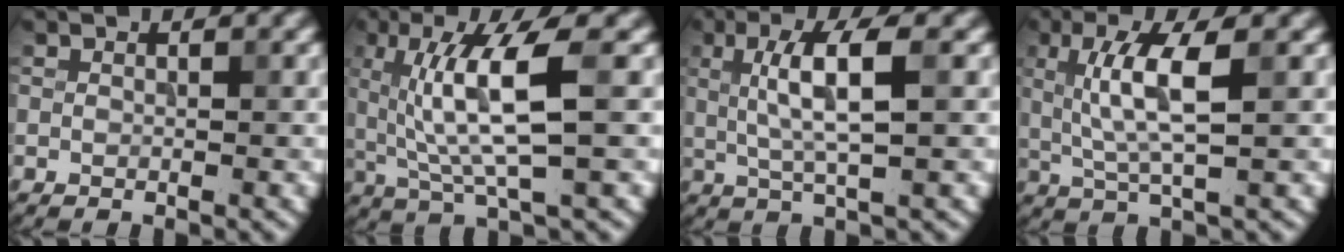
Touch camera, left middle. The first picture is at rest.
{"total": 7.3, "force": [0.9, 1.5, 7.1], "torque": [-0.133, -0.004, 0.023]}
{"total": 5.2, "force": [1.0, 1.1, 5.0], "torque": [-0.098, 0.006, 0.020]}
{"total": 5.3, "force": [0.9, 1.2, 5.1], "torque": [-0.103, 0.004, 0.020]}